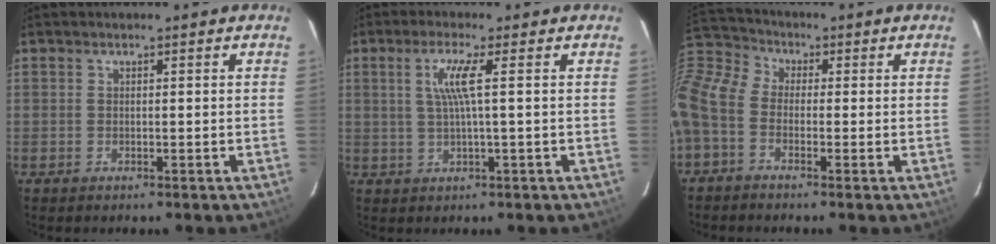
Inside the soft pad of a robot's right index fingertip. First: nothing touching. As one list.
[{"total": 4.6, "force": [1.0, -0.7, 4.5], "torque": [-0.083, 0.002, 0.021]}, {"total": 10.2, "force": [-3.2, 6.7, 7.0], "torque": [-0.167, 0.016, -0.084]}]